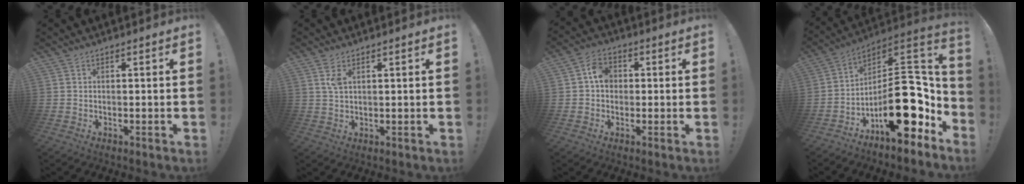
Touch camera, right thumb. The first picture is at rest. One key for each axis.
{"total": 3.2, "fx": 1.5, "fy": 1.4, "fz": 2.5, "tx": -0.050, "ty": -0.002, "tz": 0.027}
{"total": 6.2, "fx": 0.5, "fy": 5.0, "fz": 3.7, "tx": -0.054, "ty": 0.010, "tz": 0.009}
{"total": 23.0, "fx": -6.2, "fy": 11.5, "fz": 19.0, "tx": -0.255, "ty": 0.035, "tz": -0.084}